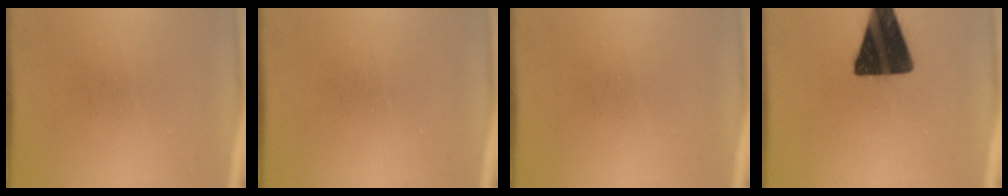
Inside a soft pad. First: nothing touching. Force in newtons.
{"total": 0.0}
{"total": 0.0}
{"total": 18.0}